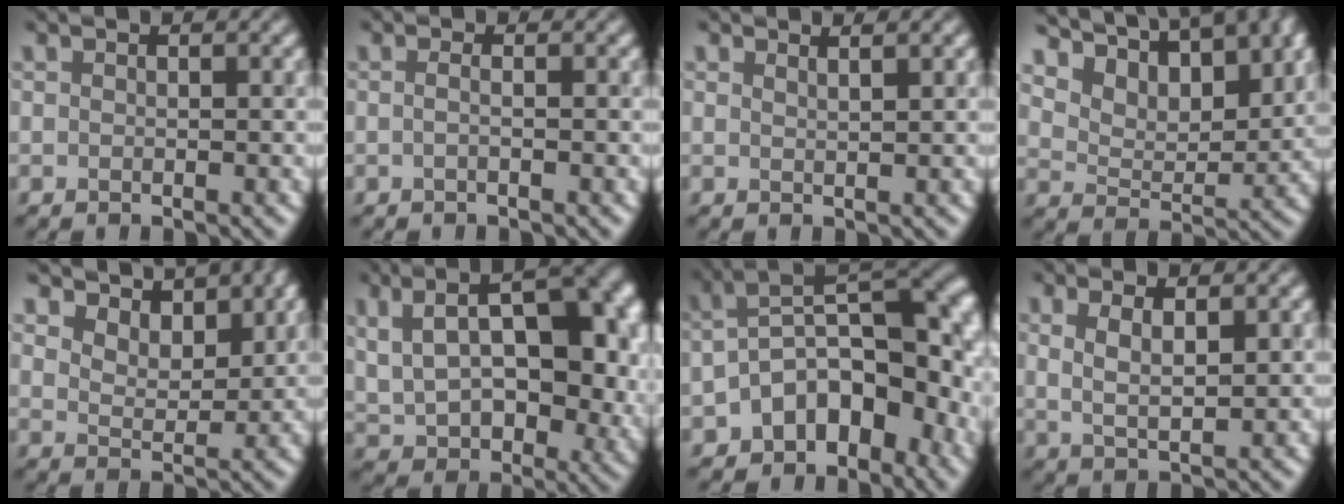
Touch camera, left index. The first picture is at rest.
{"total": 0.9, "force": [-0.8, -0.4, 0.0], "torque": [-0.009, -0.012, -0.007]}
{"total": 1.7, "force": [1.5, 0.3, 0.7], "torque": [0.004, 0.021, 0.017]}
{"total": 10.7, "force": [8.6, 3.7, 5.2], "torque": [-0.130, 0.015, 0.170]}
{"total": 4.7, "force": [4.4, 1.1, 1.2], "torque": [-0.053, -0.008, 0.095]}
{"total": 11.4, "force": [2.5, 6.4, 9.1], "torque": [-0.162, -0.012, 0.093]}
{"total": 9.9, "force": [-2.7, 5.3, 7.9], "torque": [-0.126, 0.002, -0.016]}
{"total": 1.4, "force": [0.0, -0.6, 1.3], "torque": [-0.057, -0.018, 0.043]}